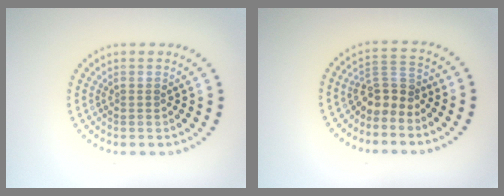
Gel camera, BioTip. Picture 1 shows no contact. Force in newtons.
{"total": 2.8, "press": 2.2, "slide": 1.7}